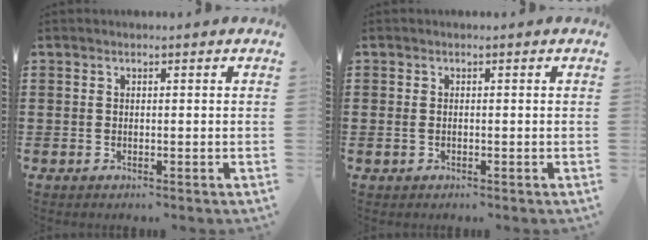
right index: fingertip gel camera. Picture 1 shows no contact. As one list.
[{"total": 0.6, "force": [-0.1, 0.4, 0.5], "torque": [-0.012, 0.000, -0.001]}]